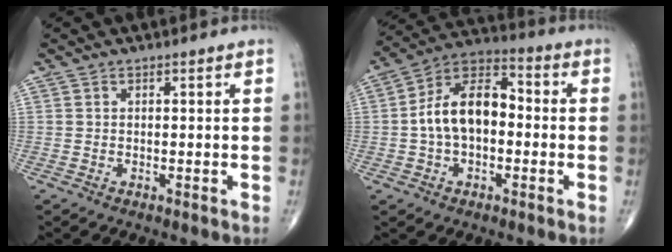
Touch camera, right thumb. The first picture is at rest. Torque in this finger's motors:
{"motor_torque": [0.19, 0.19, 0.61, -0.19, 0.29]}